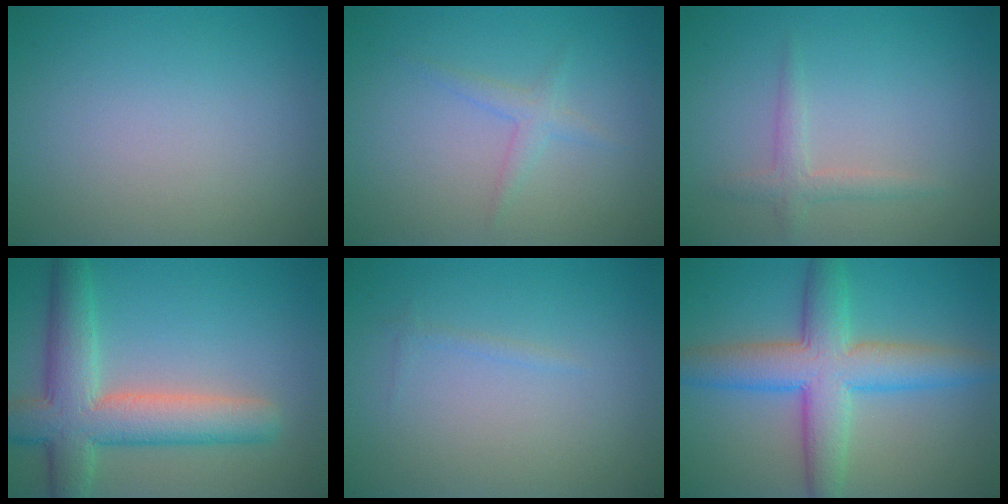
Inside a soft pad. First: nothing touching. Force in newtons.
{"total": 1.4, "press": 1.4, "slide": 0.0}
{"total": 1.7, "press": 1.7, "slide": 0.1}
{"total": 7.5, "press": 7.5, "slide": 0.5}
{"total": 0.5, "press": 0.5, "slide": 0.1}
{"total": 7.4, "press": 7.4, "slide": 0.1}